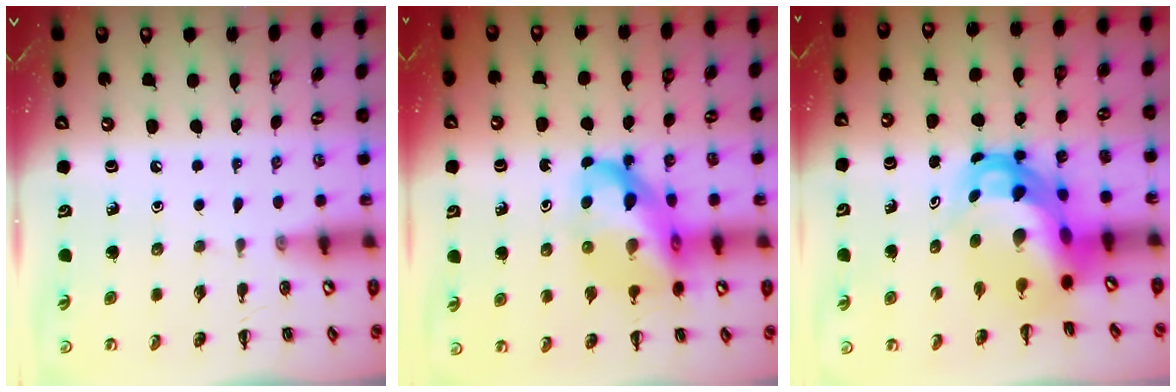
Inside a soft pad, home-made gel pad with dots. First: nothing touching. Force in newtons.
{"total": 18.0, "press": 17.5, "slide": 4.3}
{"total": 10.3, "press": 10.0, "slide": 2.6}